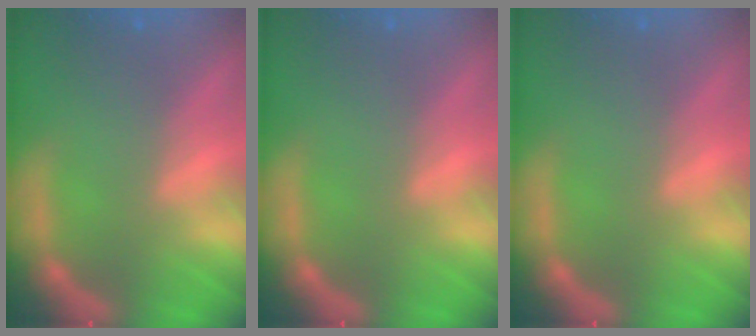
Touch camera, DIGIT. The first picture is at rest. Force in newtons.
{"total": 0.0}
{"total": 0.0}